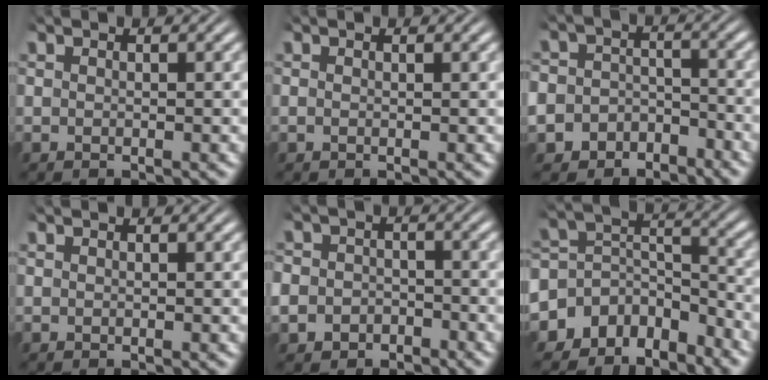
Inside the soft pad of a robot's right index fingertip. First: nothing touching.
{"total": 0.0}
{"total": 7.3, "force": [-4.1, 5.9, 1.3], "torque": [-0.036, -0.022, -0.079]}
{"total": 0.0}
{"total": 4.8, "force": [-2.6, 4.0, 0.7], "torque": [-0.027, -0.020, -0.045]}
{"total": 10.4, "force": [-5.0, 8.0, 4.5], "torque": [-0.103, -0.041, -0.083]}